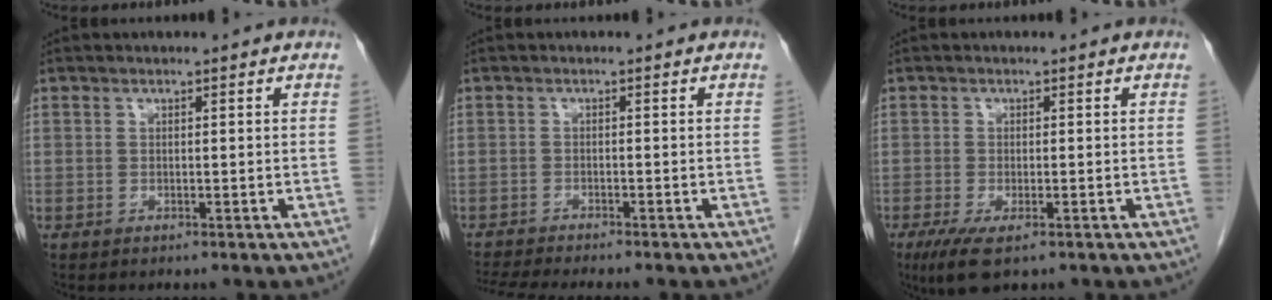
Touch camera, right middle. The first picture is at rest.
{"total": 8.1, "force": [-7.3, -0.1, 3.6], "torque": [-0.049, -0.014, -0.114]}
{"total": 5.2, "force": [-3.1, 1.6, 3.9], "torque": [-0.072, -0.014, -0.049]}